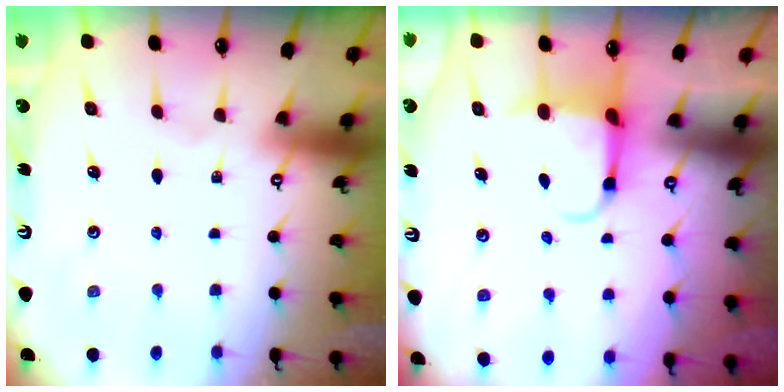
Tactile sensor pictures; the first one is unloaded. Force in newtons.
{"total": 3.8, "press": 3.6, "slide": 1.0}